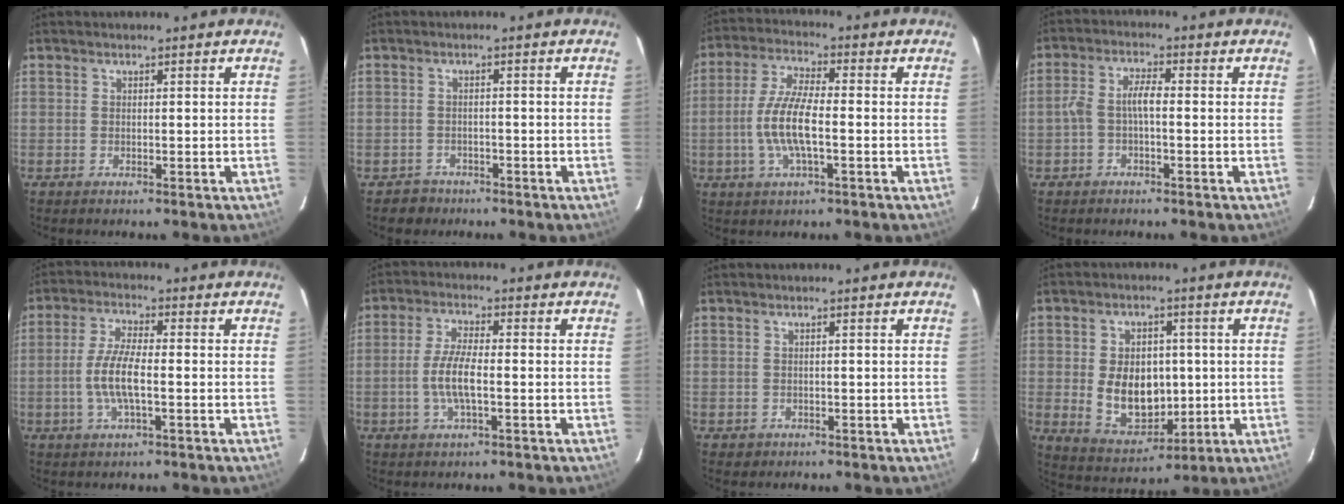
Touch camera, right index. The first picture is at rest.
{"total": 3.0, "force": [-2.0, 2.2, -0.2], "torque": [-0.001, 0.012, -0.028]}
{"total": 9.6, "force": [-1.9, 2.6, 9.1], "torque": [-0.188, 0.000, -0.039]}
{"total": 4.1, "force": [-0.9, 1.4, 3.8], "torque": [-0.082, 0.014, -0.017]}
{"total": 7.4, "force": [-1.4, 1.9, 7.0], "torque": [-0.143, -0.001, -0.029]}
{"total": 6.6, "force": [-1.3, 1.7, 6.2], "torque": [-0.126, -0.001, -0.027]}
{"total": 1.3, "force": [-0.5, 1.2, 0.2], "torque": [-0.005, 0.002, 0.001]}
{"total": 11.6, "force": [-0.2, 8.3, 8.2], "torque": [-0.162, -0.004, 0.019]}